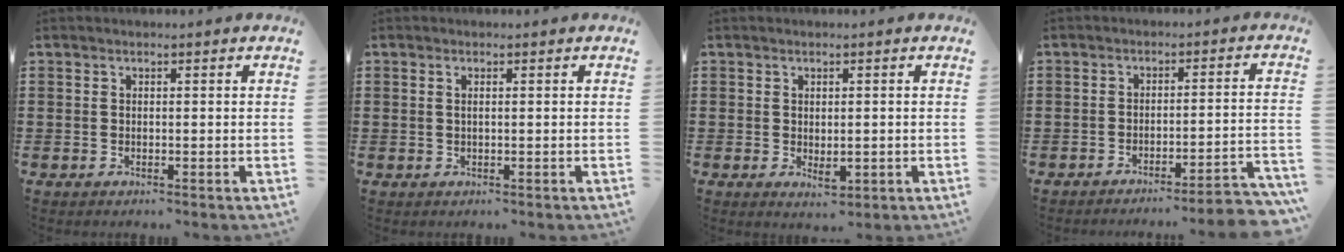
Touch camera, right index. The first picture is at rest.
{"total": 0.7, "force": [0.2, 0.0, 0.7], "torque": [-0.014, 0.000, 0.003]}
{"total": 1.9, "force": [-0.1, 1.3, 1.4], "torque": [-0.019, -0.001, -0.004]}
{"total": 4.0, "force": [-3.6, -0.4, 1.8], "torque": [-0.032, -0.012, -0.072]}